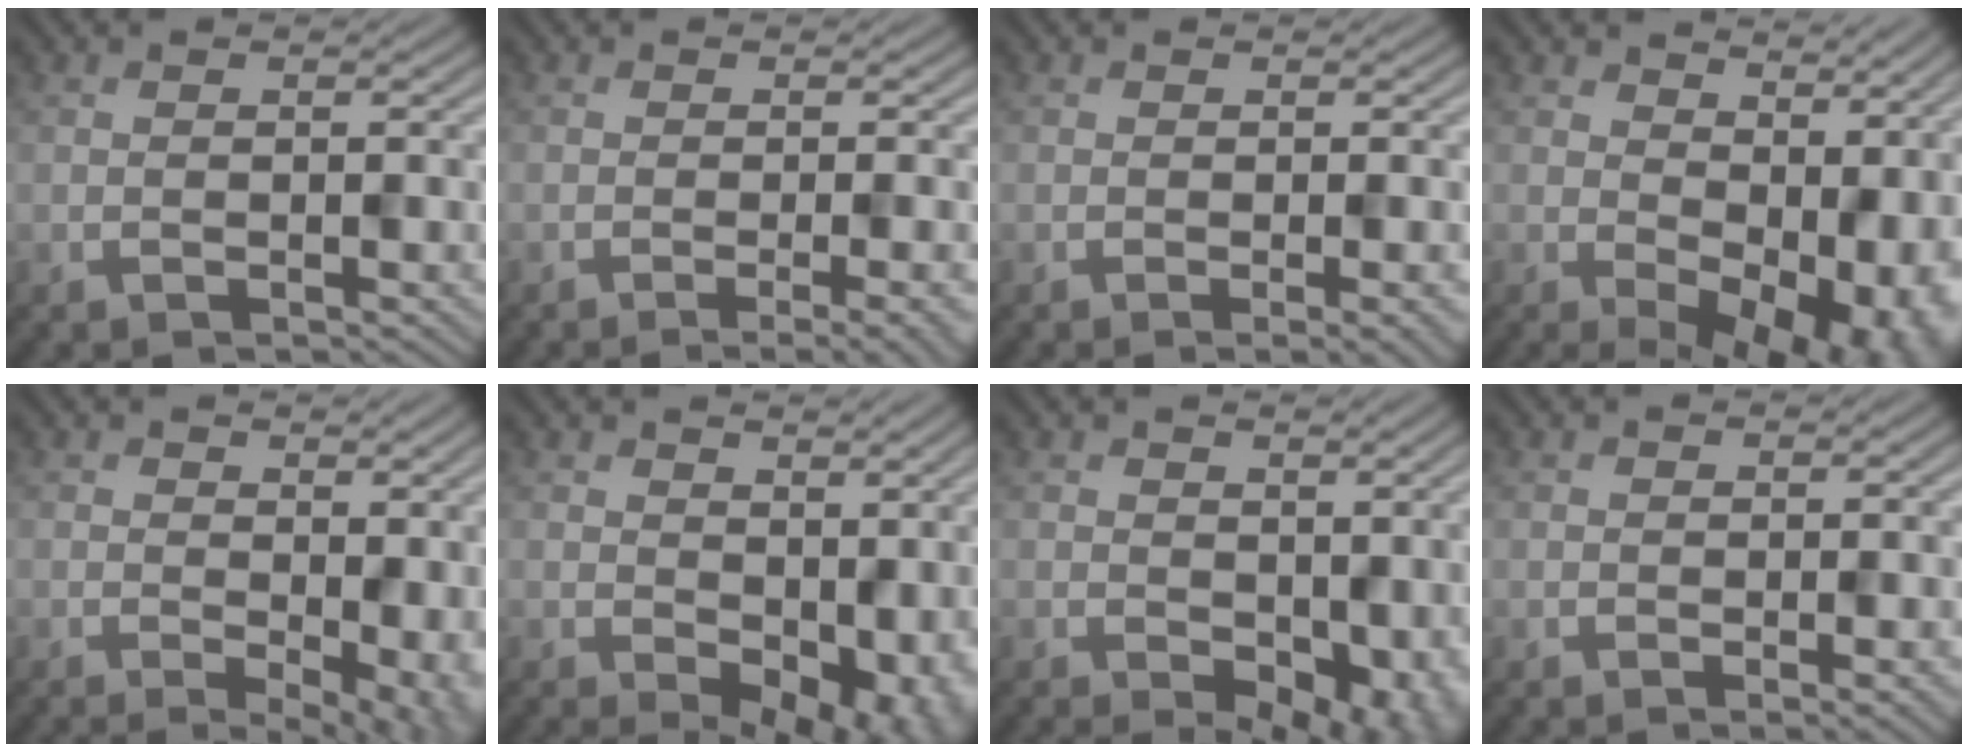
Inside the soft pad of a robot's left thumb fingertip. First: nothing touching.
{"total": 4.3, "force": [-2.2, 0.7, 3.6], "torque": [-0.046, 0.004, -0.030]}
{"total": 3.0, "force": [-1.4, 0.5, 2.6], "torque": [-0.038, 0.003, -0.015]}
{"total": 12.4, "force": [0.0, 7.8, 9.6], "torque": [-0.112, -0.040, 0.037]}
{"total": 6.1, "force": [-1.1, 3.0, 5.2], "torque": [-0.062, -0.016, 0.000]}
{"total": 7.7, "force": [-0.8, 5.0, 5.8], "torque": [-0.065, -0.031, 0.006]}
{"total": 5.6, "force": [-1.2, 3.4, 4.2], "torque": [-0.058, -0.026, -0.004]}
{"total": 1.7, "force": [-0.6, 0.4, 1.6], "torque": [-0.028, 0.000, -0.003]}